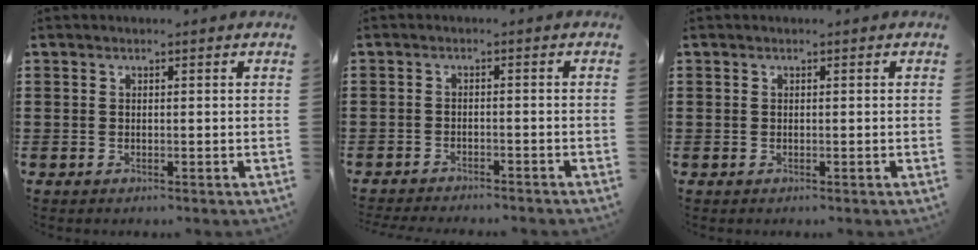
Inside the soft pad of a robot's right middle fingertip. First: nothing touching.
{"total": 2.1, "force": [-2.1, 0.0, 0.0], "torque": [-0.003, 0.000, -0.044]}
{"total": 0.0}